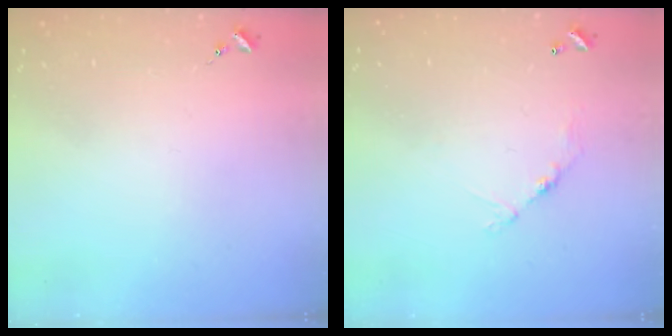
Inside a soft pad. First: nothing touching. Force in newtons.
{"total": 6.7, "press": 6.7, "slide": 0.5}